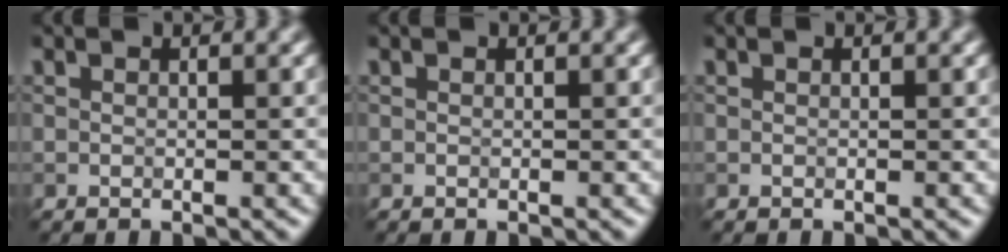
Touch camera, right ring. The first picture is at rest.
{"total": 0.0}
{"total": 0.0}